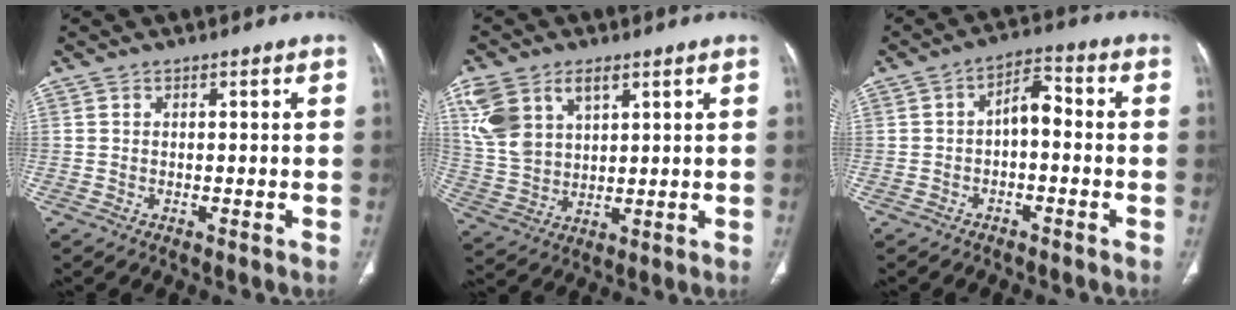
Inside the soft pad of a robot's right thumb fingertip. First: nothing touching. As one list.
[{"total": 12.0, "force": [5.6, 7.3, 7.7], "torque": [-0.155, -0.006, 0.120]}, {"total": 5.4, "force": [-0.9, 3.0, 4.5], "torque": [-0.061, 0.032, -0.024]}]